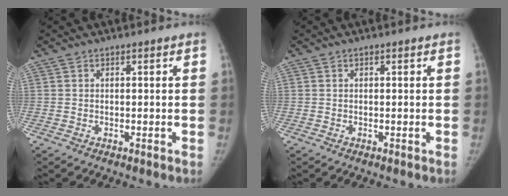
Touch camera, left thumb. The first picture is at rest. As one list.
[{"total": 0.0}]